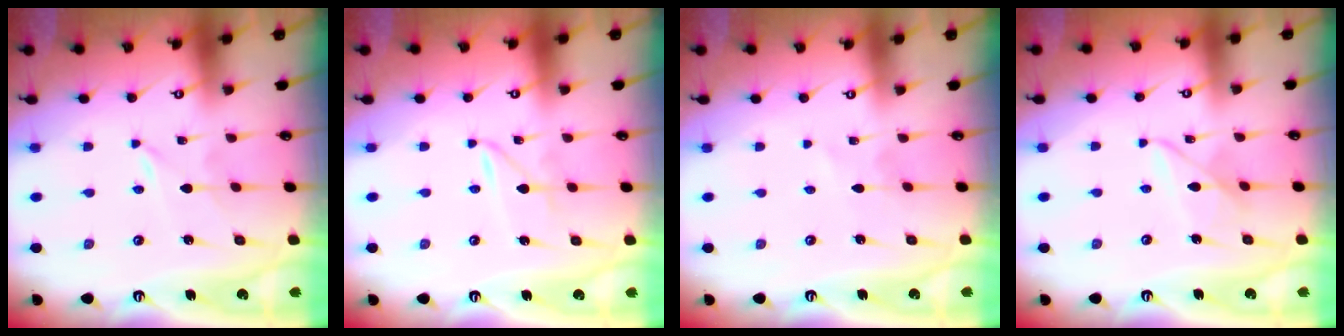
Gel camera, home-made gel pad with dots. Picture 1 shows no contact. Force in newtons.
{"total": 1.5, "press": 1.5, "slide": 0.2}
{"total": 1.2, "press": 1.2, "slide": 0.1}
{"total": 6.4, "press": 6.4, "slide": 0.5}